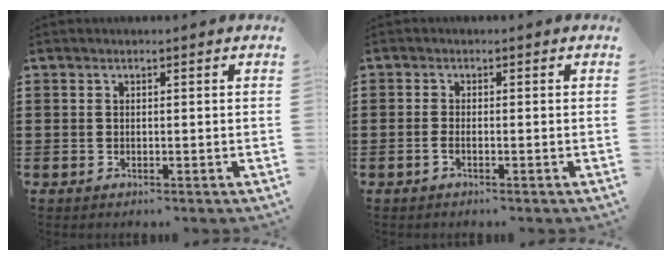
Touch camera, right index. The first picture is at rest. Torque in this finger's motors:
{"motor_torque": [0.22, 0.19, 0.01, 0.00]}